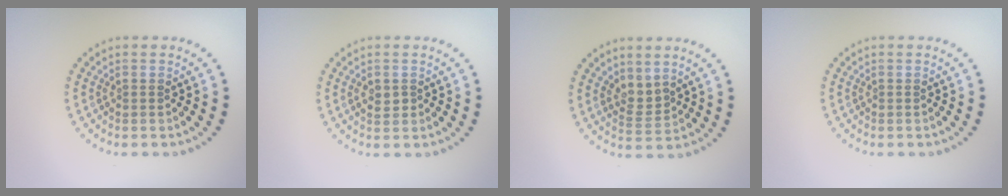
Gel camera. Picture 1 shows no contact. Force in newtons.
{"total": 1.3, "press": 1.3, "slide": 0.1}
{"total": 1.8, "press": 1.3, "slide": 1.3}
{"total": 0.0}